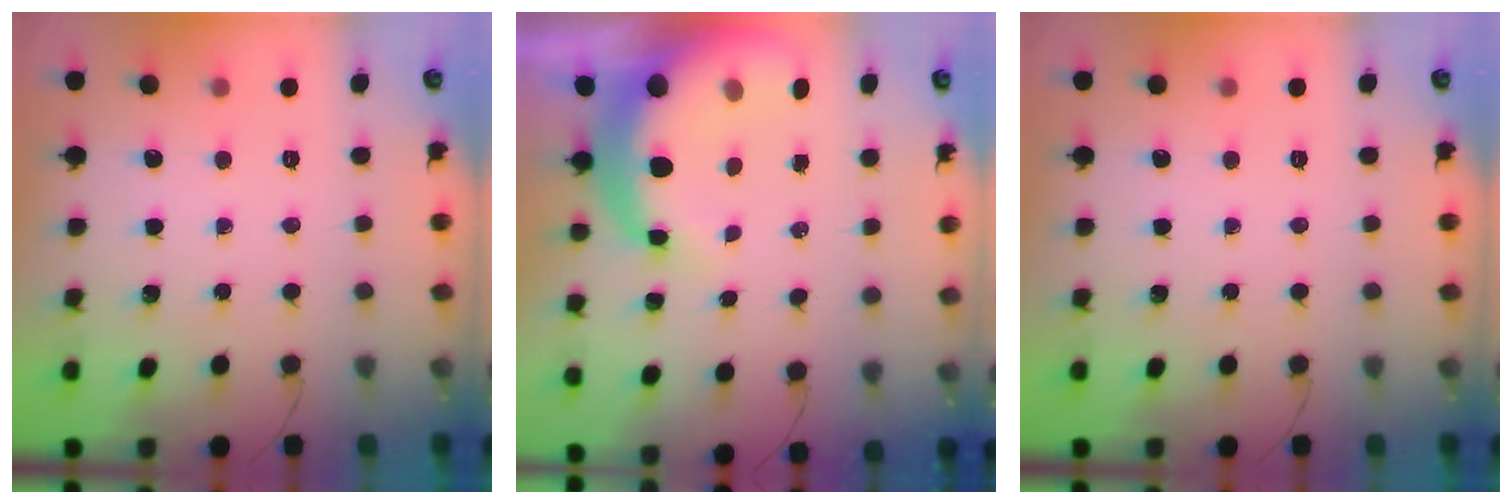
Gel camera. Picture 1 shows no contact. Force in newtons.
{"total": 10.7, "press": 10.4, "slide": 2.4}
{"total": 0.0}